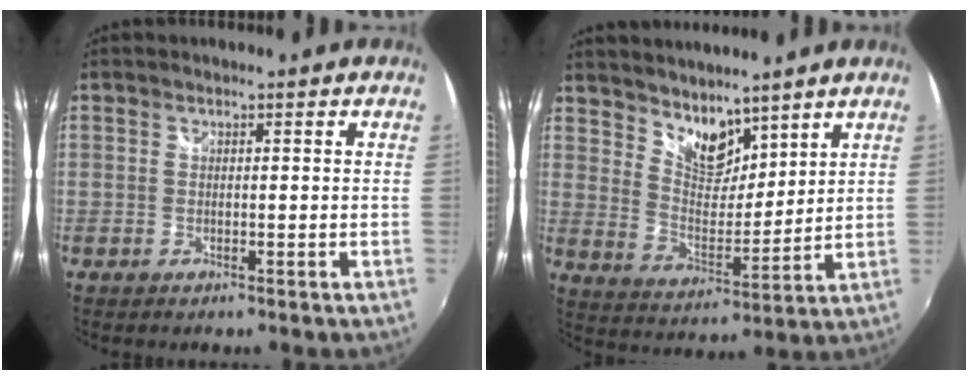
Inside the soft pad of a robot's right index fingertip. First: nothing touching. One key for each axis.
{"total": 9.1, "fx": 7.5, "fy": 3.9, "fz": 3.4, "tx": -0.050, "ty": 0.002, "tz": 0.141}